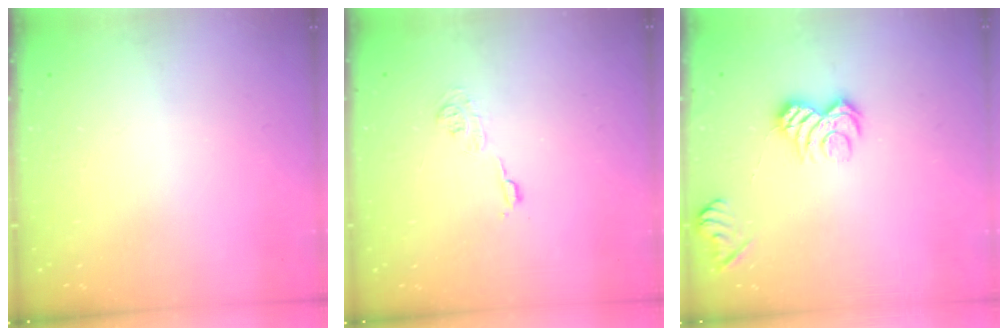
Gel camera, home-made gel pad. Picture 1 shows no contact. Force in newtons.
{"total": 5.7, "press": 5.6, "slide": 0.5}
{"total": 9.5, "press": 9.4, "slide": 1.4}